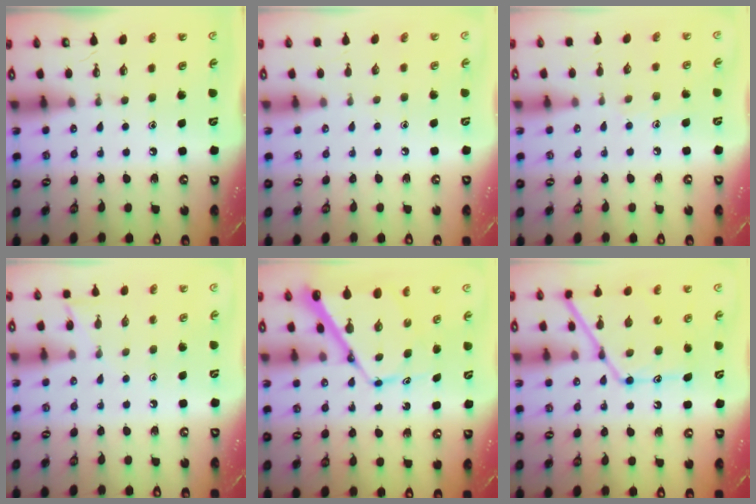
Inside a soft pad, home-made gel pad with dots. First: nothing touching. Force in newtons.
{"total": 2.6, "press": 2.5, "slide": 0.3}
{"total": 5.7, "press": 5.6, "slide": 0.7}
{"total": 5.7, "press": 5.7, "slide": 0.5}
{"total": 11.7, "press": 11.6, "slide": 1.0}
{"total": 15.5, "press": 15.5, "slide": 1.4}